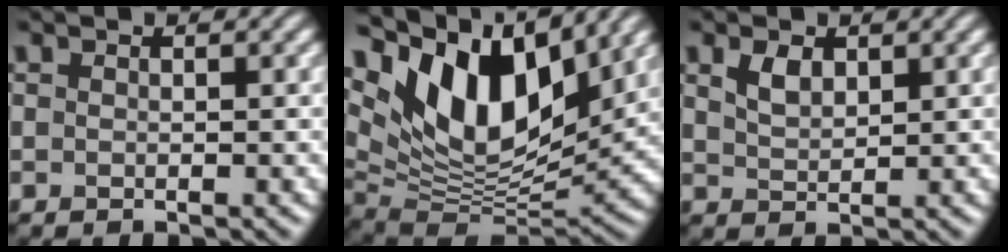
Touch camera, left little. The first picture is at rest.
{"total": 13.0, "force": [6.5, 6.4, 9.2], "torque": [-0.164, 0.011, 0.116]}
{"total": 2.0, "force": [1.2, 1.1, 1.2], "torque": [-0.028, 0.001, 0.027]}